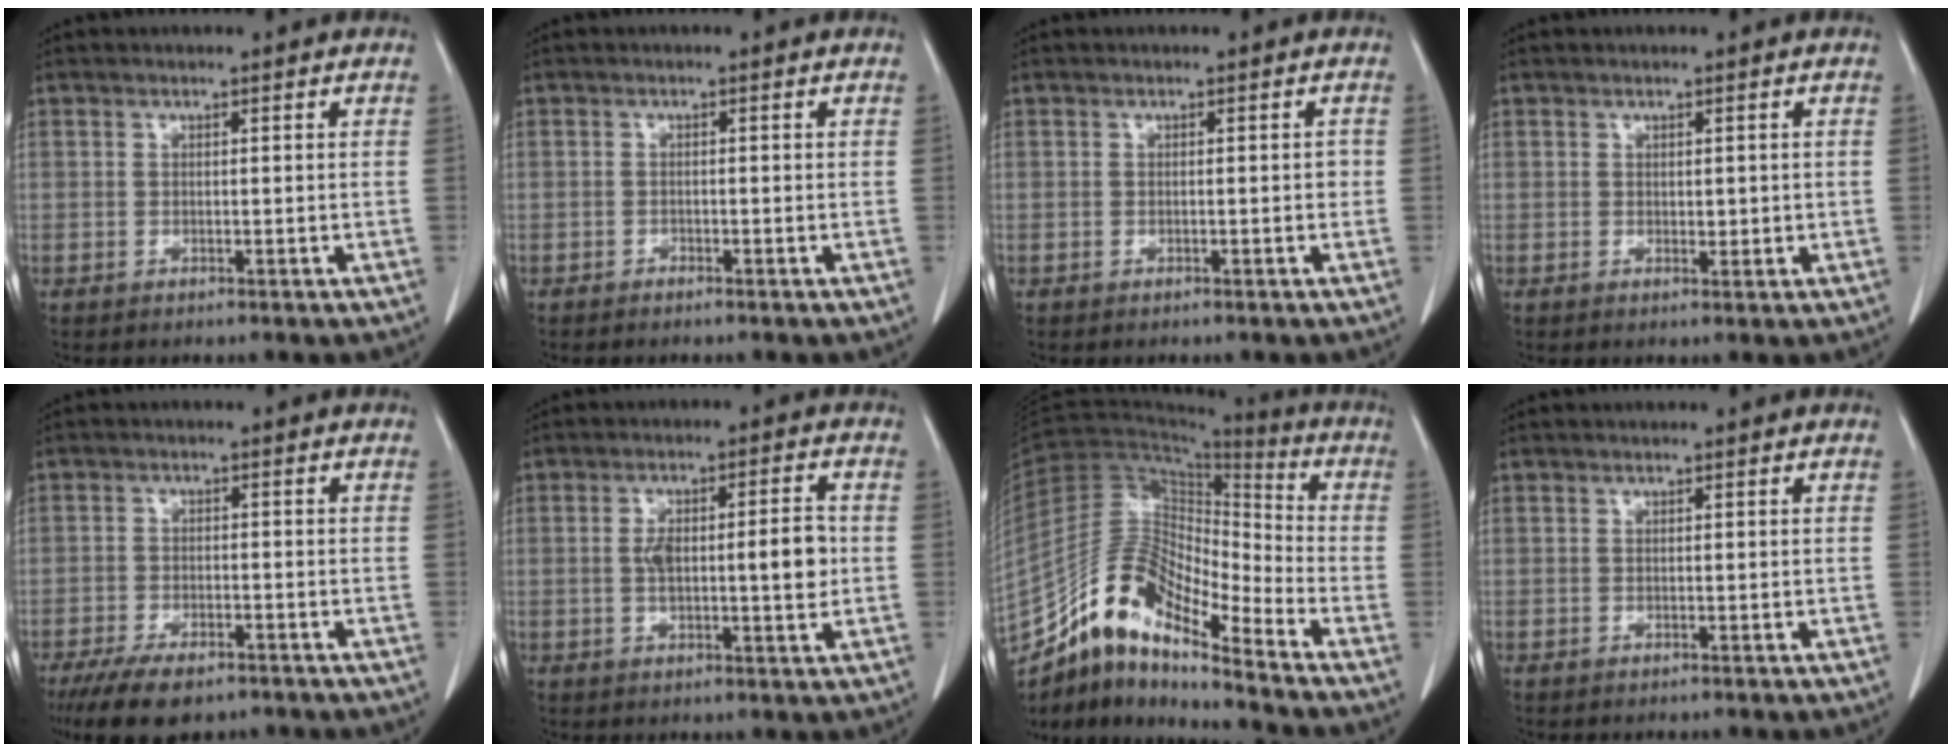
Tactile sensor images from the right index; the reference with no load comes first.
{"total": 0.7, "force": [-0.6, 0.1, 0.2], "torque": [-0.007, -0.001, -0.012]}
{"total": 1.3, "force": [-0.1, 0.6, 1.1], "torque": [-0.013, 0.003, -0.001]}
{"total": 1.5, "force": [0.2, 0.9, 1.2], "torque": [-0.015, -0.004, 0.006]}
{"total": 8.2, "force": [-6.0, 3.1, 4.7], "torque": [-0.078, -0.010, -0.096]}
{"total": 8.9, "force": [0.1, 2.5, 8.5], "torque": [-0.137, 0.013, 0.003]}
{"total": 12.9, "force": [-10.6, 3.1, 6.7], "torque": [-0.121, 0.048, -0.188]}
{"total": 0.0}